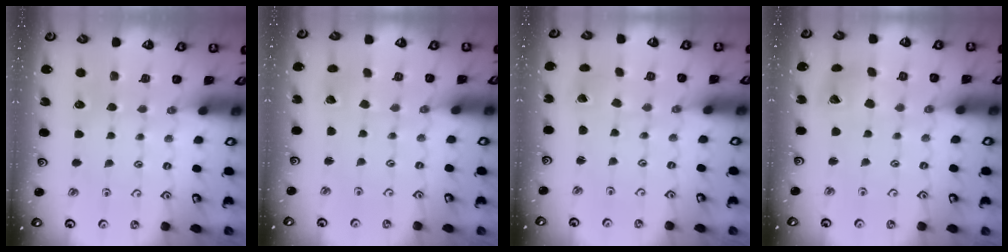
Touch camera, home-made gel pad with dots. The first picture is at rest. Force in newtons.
{"total": 2.3, "press": 2.3, "slide": 0.3}
{"total": 1.0, "press": 1.0, "slide": 0.0}
{"total": 8.0, "press": 7.9, "slide": 1.1}